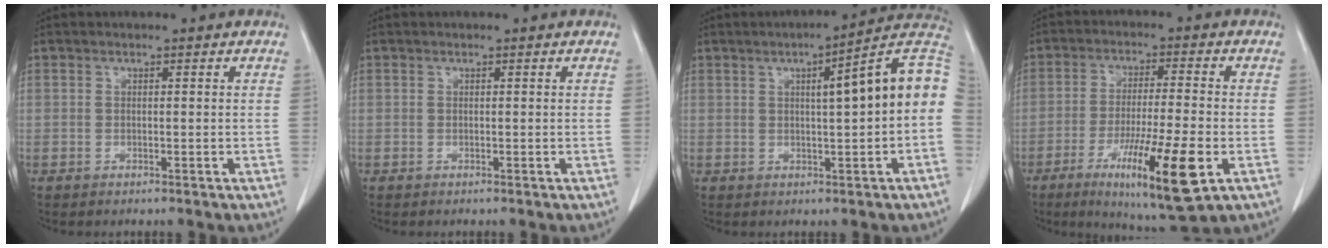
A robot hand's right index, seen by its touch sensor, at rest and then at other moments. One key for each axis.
{"total": 0.0}
{"total": 12.0, "fx": 1.2, "fy": 0.8, "fz": 11.9, "tx": -0.160, "ty": 0.030, "tz": 0.011}
{"total": 14.6, "fx": -5.9, "fy": 1.0, "fz": 13.3, "tx": -0.229, "ty": -0.035, "tz": -0.091}